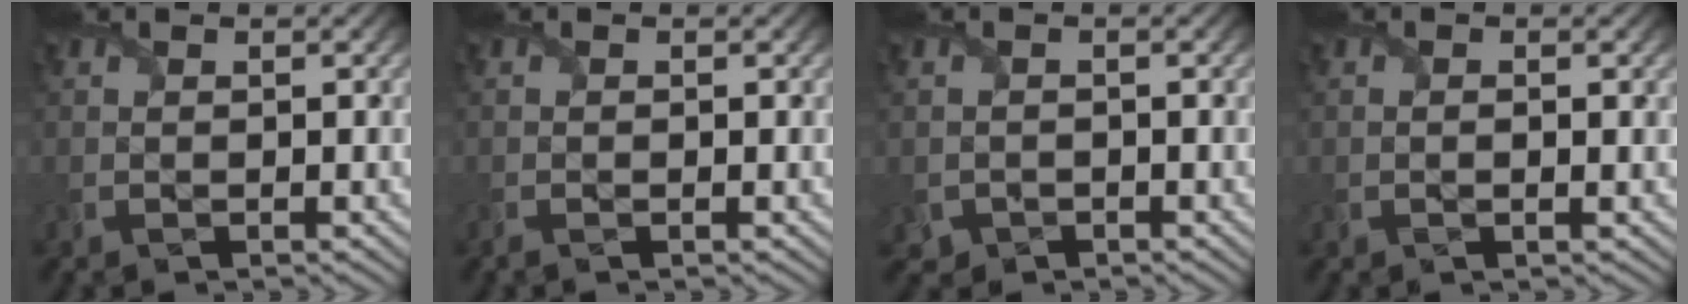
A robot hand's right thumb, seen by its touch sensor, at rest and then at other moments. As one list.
[{"total": 0.5, "force": [-0.3, 0.1, 0.4], "torque": [-0.009, -0.002, -0.007]}, {"total": 1.5, "force": [-0.9, 1.2, 0.1], "torque": [-0.003, -0.007, -0.019]}, {"total": 1.0, "force": [0.0, 0.2, 1.0], "torque": [-0.019, -0.002, -0.001]}]